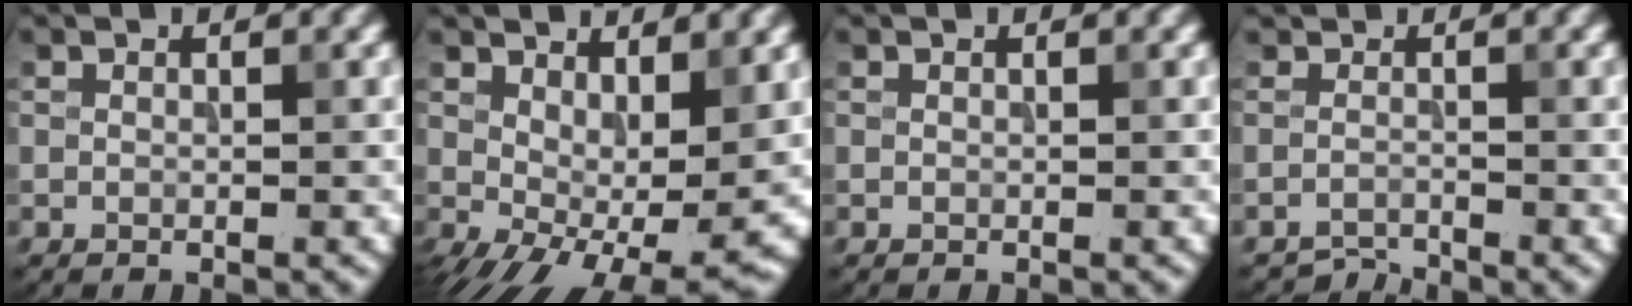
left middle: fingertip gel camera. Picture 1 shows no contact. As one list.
[{"total": 10.2, "force": [0.3, 4.8, 9.0], "torque": [-0.146, -0.016, 0.025]}, {"total": 0.0}, {"total": 1.5, "force": [-1.5, 0.1, -0.4], "torque": [0.007, 0.004, -0.030]}]